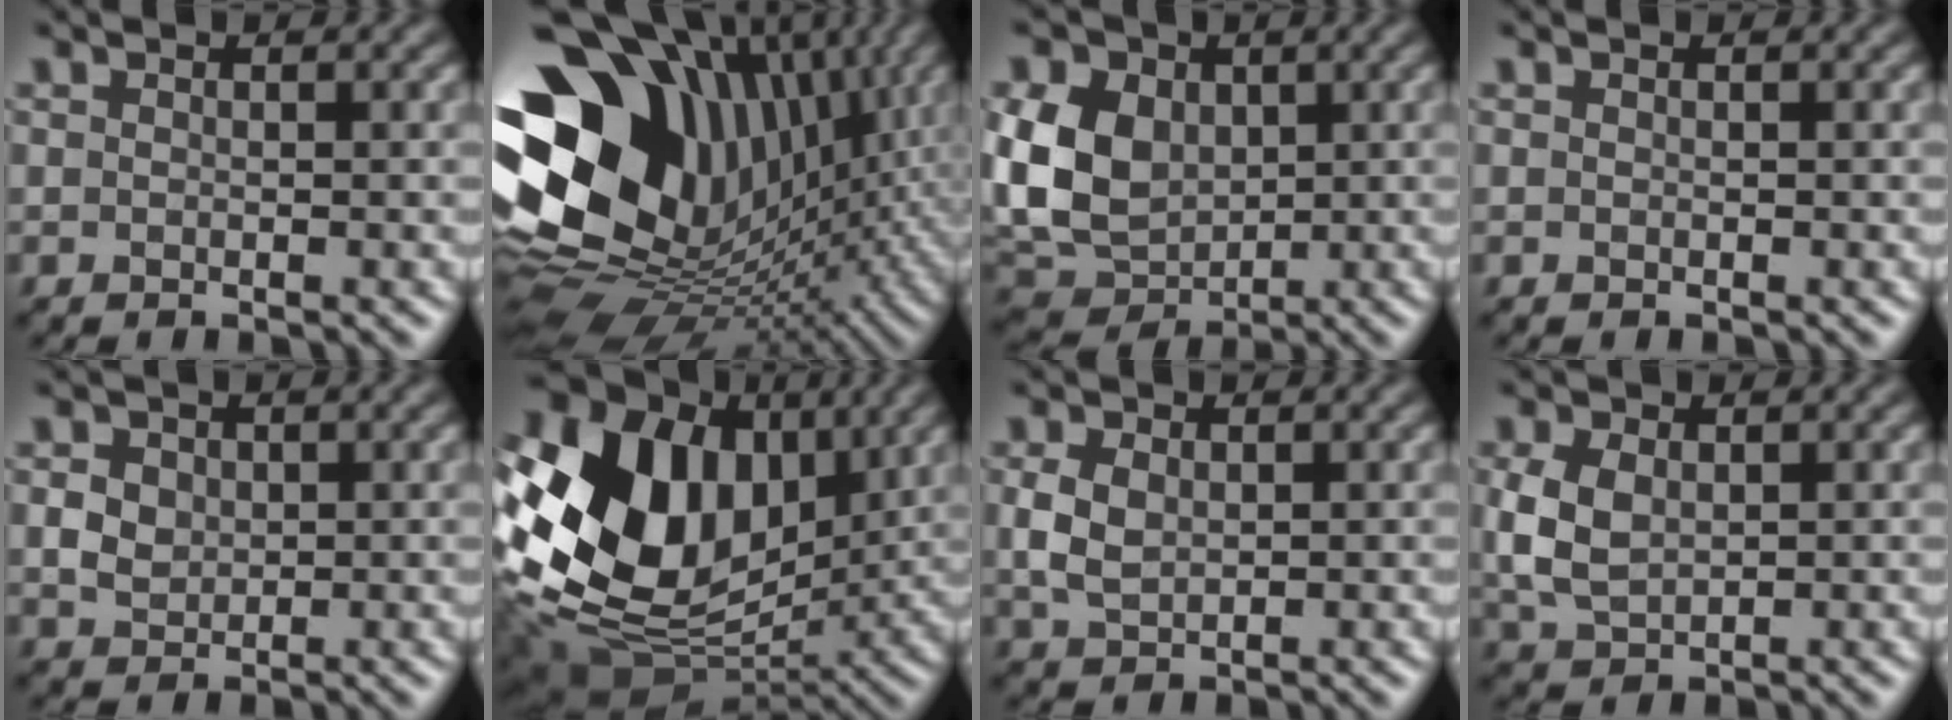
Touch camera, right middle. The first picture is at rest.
{"total": 18.8, "force": [3.4, 13.7, 12.4], "torque": [-0.254, -0.006, 0.081]}
{"total": 8.2, "force": [1.3, 6.3, 5.1], "torque": [-0.136, 0.005, 0.015]}
{"total": 0.0}
{"total": 1.9, "force": [0.5, 1.7, 0.7], "torque": [-0.022, 0.001, 0.011]}
{"total": 18.0, "force": [2.2, 13.2, 12.1], "torque": [-0.240, 0.010, 0.049]}
{"total": 2.5, "force": [0.5, 1.9, 1.5], "torque": [-0.043, 0.003, 0.013]}
{"total": 3.6, "force": [0.6, 2.6, 2.4], "torque": [-0.067, 0.004, 0.017]}